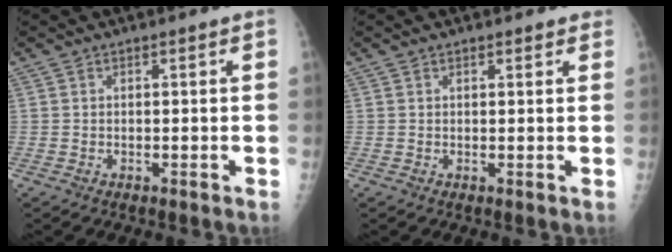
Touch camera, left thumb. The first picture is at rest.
{"total": 1.4, "force": [1.1, 0.6, 0.6], "torque": [0.000, -0.004, 0.011]}